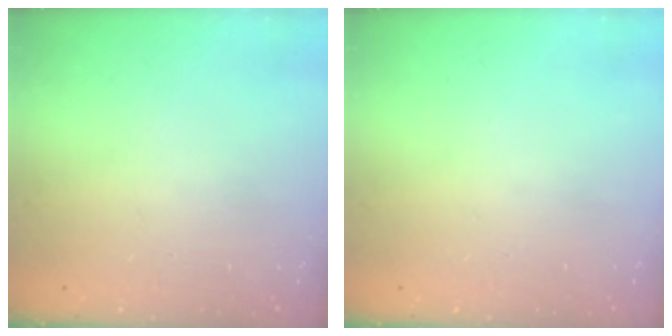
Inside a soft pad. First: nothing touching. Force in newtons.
{"total": 0.0}